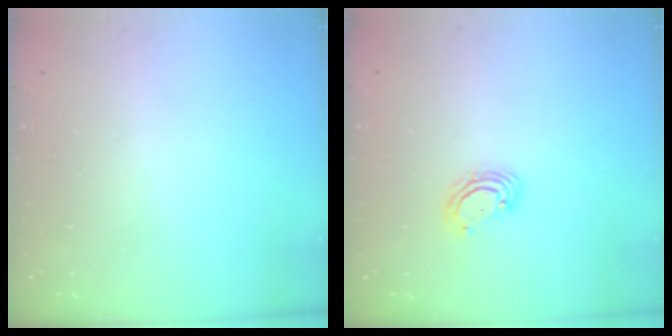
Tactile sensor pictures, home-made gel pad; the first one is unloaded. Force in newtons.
{"total": 4.9, "press": 4.9, "slide": 0.4}